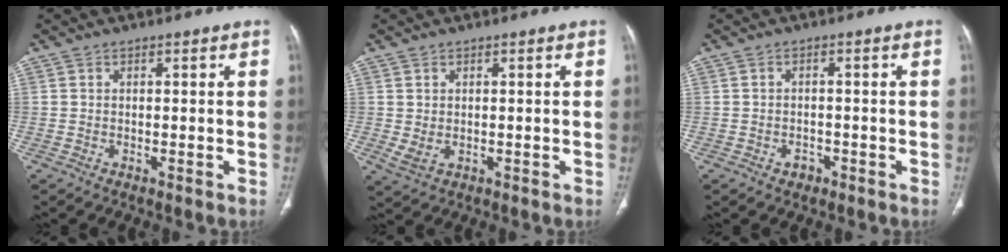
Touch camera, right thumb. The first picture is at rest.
{"total": 2.5, "force": [0.0, 1.8, 1.8], "torque": [-0.039, -0.005, 0.011]}
{"total": 1.9, "force": [-1.0, 1.5, 0.7], "torque": [-0.007, 0.009, -0.012]}